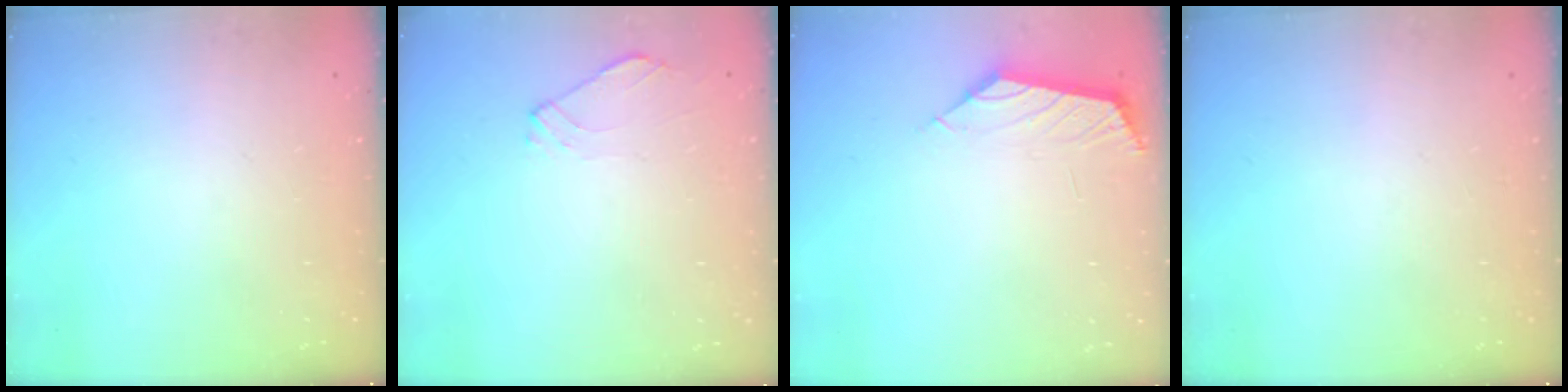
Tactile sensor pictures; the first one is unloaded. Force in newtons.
{"total": 2.5, "press": 2.4, "slide": 0.7}
{"total": 2.1, "press": 2.0, "slide": 0.3}
{"total": 0.0}